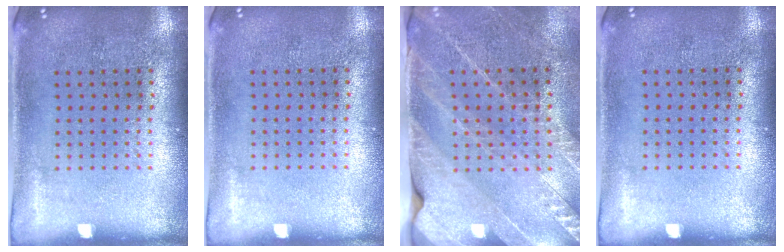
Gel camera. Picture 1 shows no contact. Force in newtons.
{"total": 0.0}
{"total": 2.6, "press": 2.5, "slide": 0.4}
{"total": 0.0}